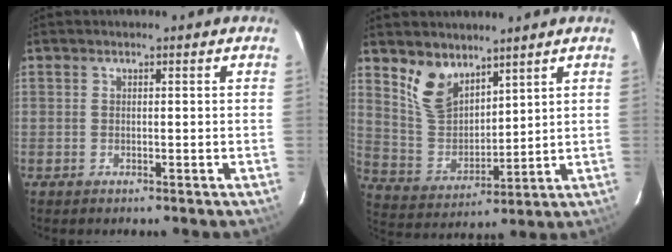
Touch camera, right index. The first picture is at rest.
{"total": 9.6, "force": [6.7, 5.2, 4.4], "torque": [-0.086, 0.003, 0.146]}